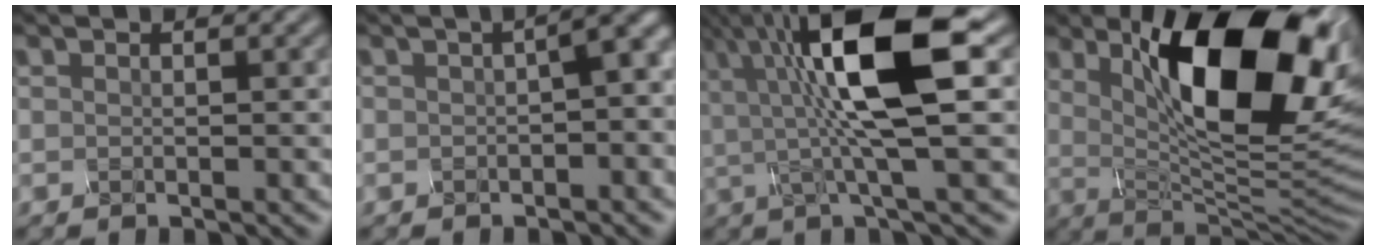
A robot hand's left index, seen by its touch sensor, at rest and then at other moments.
{"total": 3.9, "force": [-0.1, 1.2, 3.7], "torque": [-0.044, 0.012, -0.005]}
{"total": 10.5, "force": [2.2, 2.3, 10.0], "torque": [-0.181, 0.002, 0.040]}
{"total": 13.9, "force": [4.5, 5.7, 11.9], "torque": [-0.166, -0.002, 0.070]}